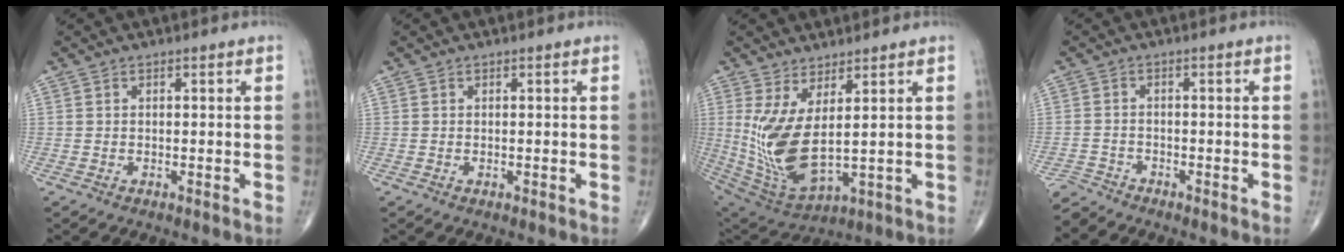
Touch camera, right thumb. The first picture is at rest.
{"total": 0.0}
{"total": 13.3, "force": [2.3, 5.0, 12.1], "torque": [-0.262, -0.036, 0.068]}
{"total": 2.4, "force": [-2.4, 0.1, -0.7], "torque": [0.009, -0.009, -0.051]}